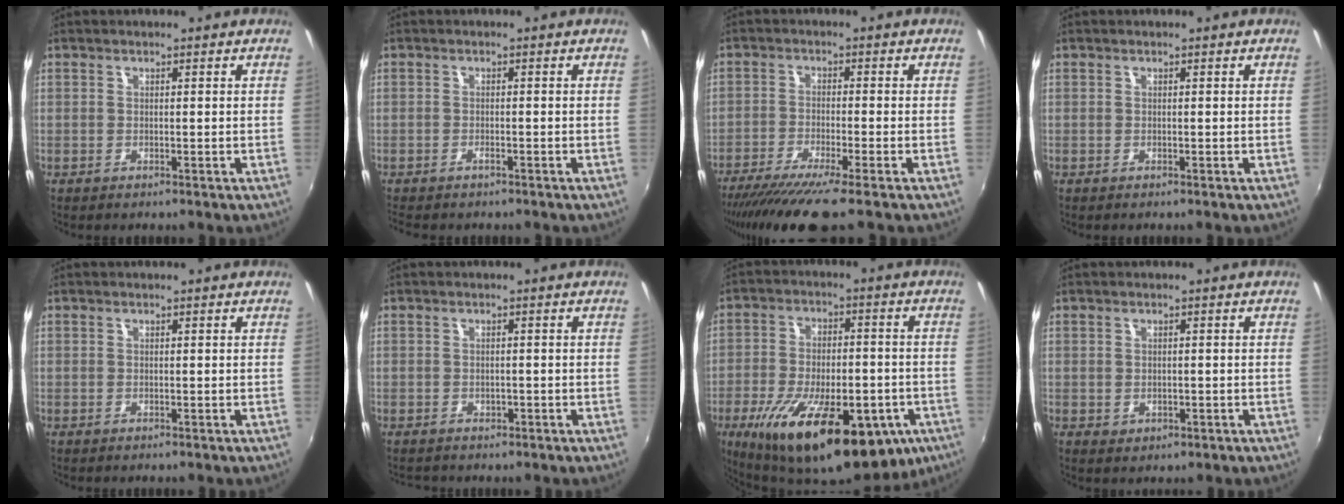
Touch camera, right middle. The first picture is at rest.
{"total": 2.2, "force": [-1.9, 0.7, 0.9], "torque": [-0.027, -0.005, -0.032]}
{"total": 10.5, "force": [-8.2, -0.1, 6.4], "torque": [-0.137, -0.036, -0.138]}
{"total": 0.0}
{"total": 0.0}
{"total": 1.9, "force": [-1.2, 1.4, 0.4], "torque": [-0.012, -0.002, -0.015]}
{"total": 27.1, "force": [-13.2, 11.6, 20.6], "torque": [-0.366, -0.049, -0.182]}
{"total": 1.8, "force": [-0.2, 1.5, 0.9], "torque": [-0.015, -0.001, -0.001]}